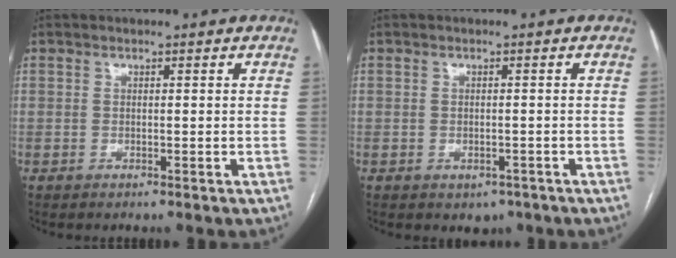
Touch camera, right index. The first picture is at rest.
{"total": 2.4, "force": [-1.4, 1.7, 1.0], "torque": [-0.006, 0.002, -0.009]}